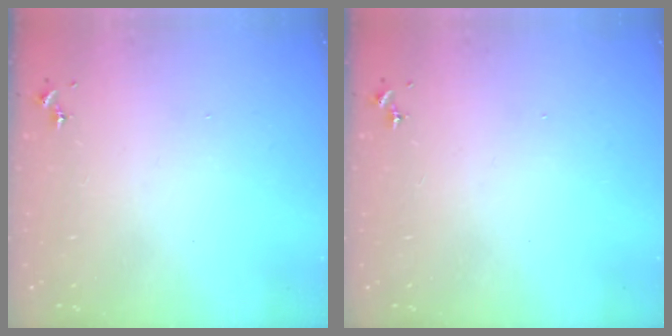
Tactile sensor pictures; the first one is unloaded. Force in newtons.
{"total": 0.0}